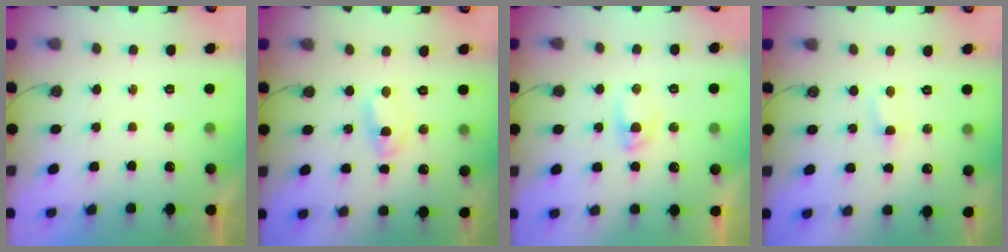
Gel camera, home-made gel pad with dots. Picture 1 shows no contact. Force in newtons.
{"total": 2.9, "press": 2.9, "slide": 0.2}
{"total": 2.9, "press": 2.9, "slide": 0.5}
{"total": 1.9, "press": 1.9, "slide": 0.3}